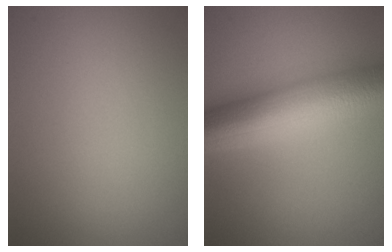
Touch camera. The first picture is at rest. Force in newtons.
{"total": 11.1, "press": 11.1, "slide": 0.1}